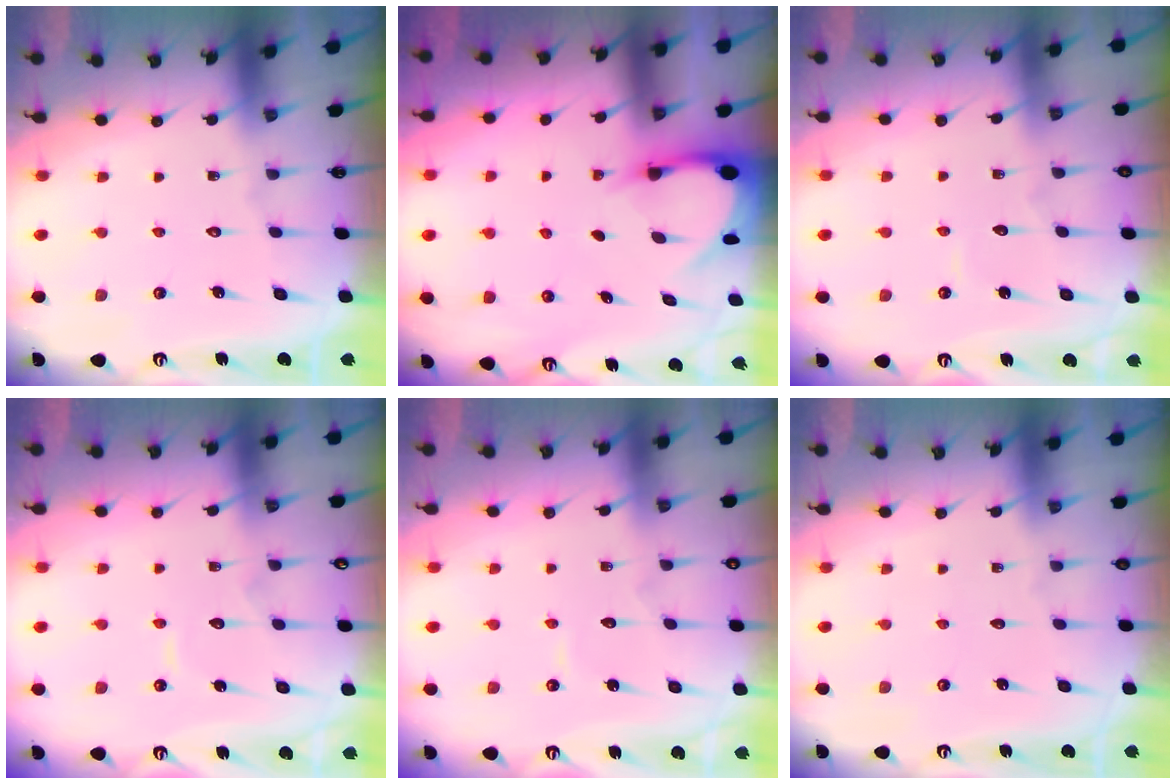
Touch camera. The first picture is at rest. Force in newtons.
{"total": 3.6, "press": 3.5, "slide": 0.4}
{"total": 3.4, "press": 3.4, "slide": 0.4}
{"total": 5.3, "press": 5.3, "slide": 0.4}
{"total": 4.0, "press": 4.0, "slide": 0.3}
{"total": 0.0}